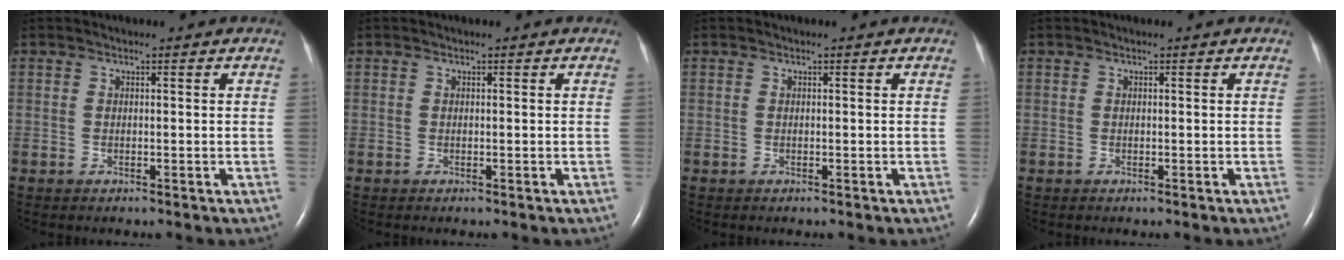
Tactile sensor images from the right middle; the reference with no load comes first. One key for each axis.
{"total": 0.0}
{"total": 0.0}
{"total": 0.0}